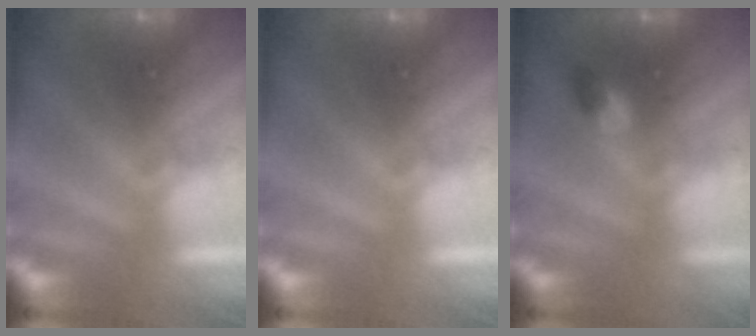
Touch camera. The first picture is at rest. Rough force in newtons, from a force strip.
{"total": 0.0}
{"total": 2.6}